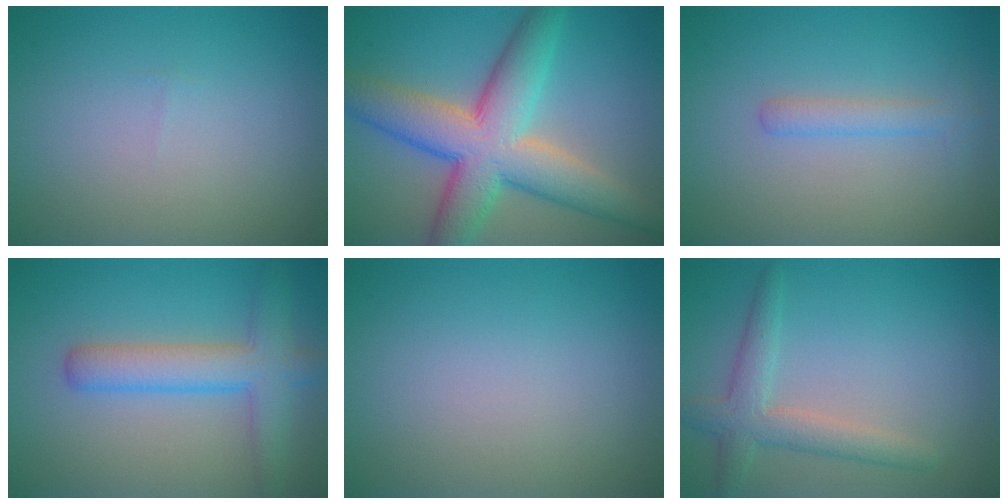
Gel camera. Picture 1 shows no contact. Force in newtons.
{"total": 9.9, "press": 9.9, "slide": 0.5}
{"total": 1.7, "press": 1.7, "slide": 0.1}
{"total": 4.9, "press": 4.9, "slide": 0.3}
{"total": 0.0}
{"total": 3.2, "press": 3.2, "slide": 0.1}